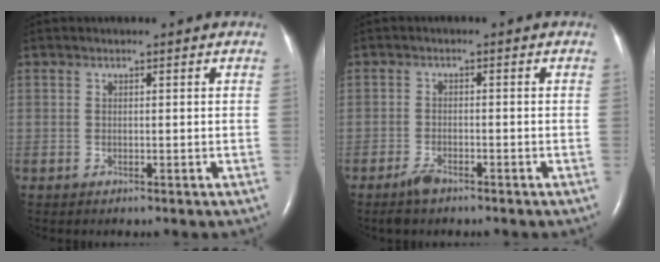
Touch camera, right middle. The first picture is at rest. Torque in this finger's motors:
{"motor_torque": [0.69, -0.50, -0.02, 0.01]}